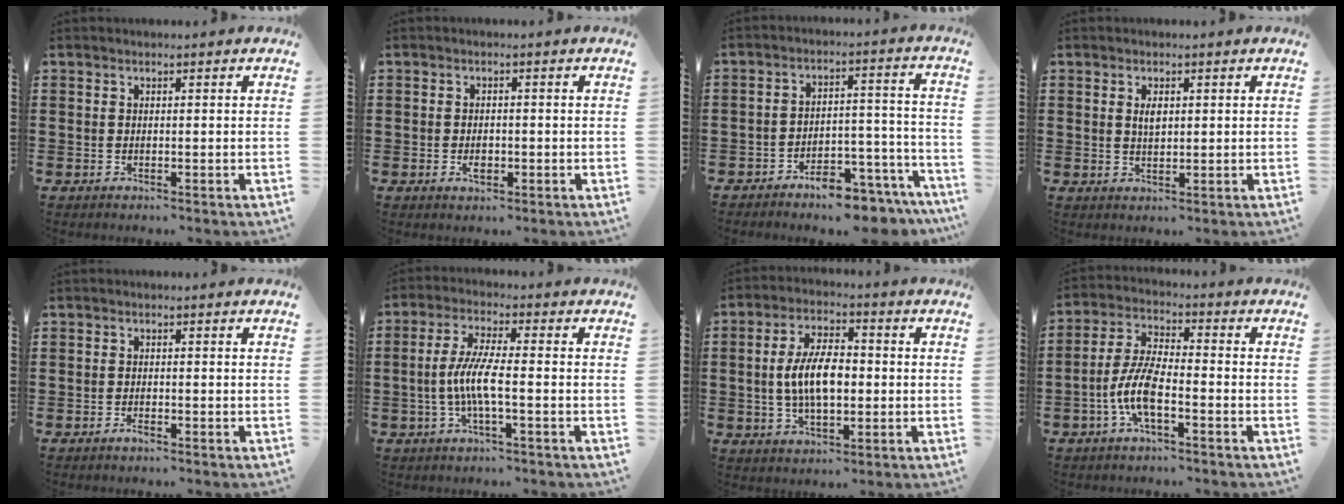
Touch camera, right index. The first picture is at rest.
{"total": 2.1, "force": [-0.5, 1.1, 1.7], "torque": [-0.033, 0.000, -0.009]}
{"total": 6.6, "force": [-6.3, 1.0, 1.4], "torque": [-0.017, 0.022, -0.121]}
{"total": 2.2, "force": [0.7, 0.9, 1.8], "torque": [-0.039, 0.004, 0.011]}
{"total": 1.2, "force": [-0.9, 0.2, 0.7], "torque": [-0.024, -0.010, -0.016]}
{"total": 6.4, "force": [-1.6, 0.9, 6.1], "torque": [-0.135, -0.011, -0.039]}
{"total": 8.3, "force": [-0.4, 4.0, 7.3], "torque": [-0.147, 0.001, -0.015]}
{"total": 7.4, "force": [-2.9, 2.3, 6.4], "torque": [-0.157, -0.013, -0.062]}